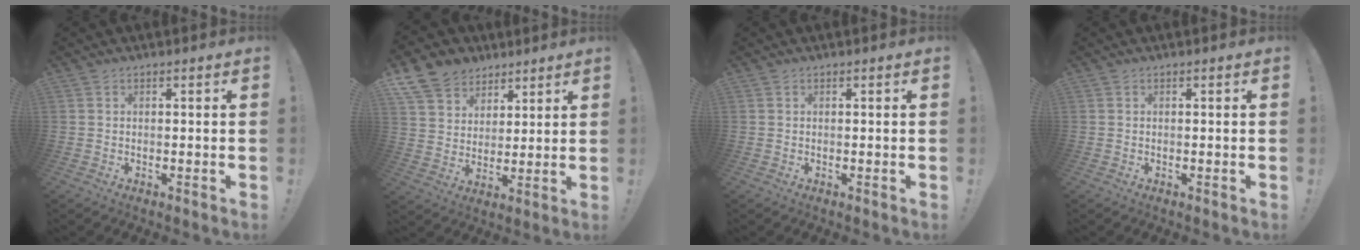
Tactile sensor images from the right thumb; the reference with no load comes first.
{"total": 10.9, "force": [7.4, 7.8, 2.2], "torque": [-0.040, -0.053, 0.148]}
{"total": 0.0}
{"total": 0.0}